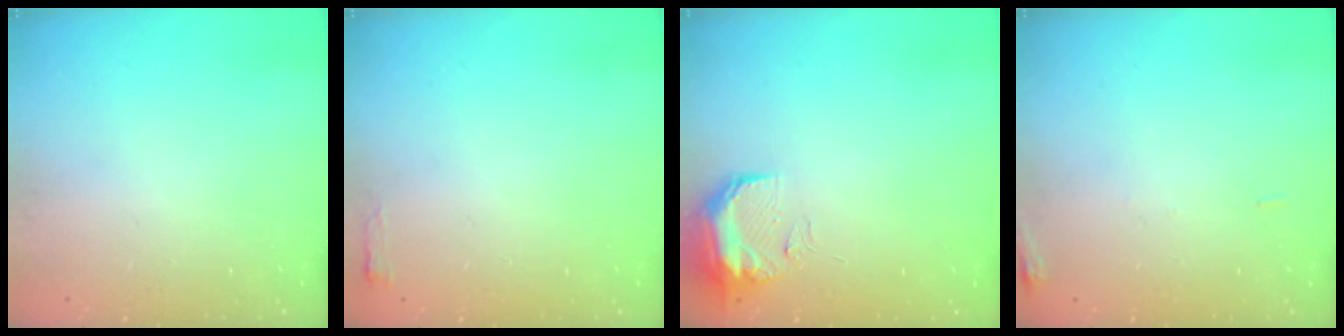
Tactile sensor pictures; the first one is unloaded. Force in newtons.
{"total": 3.7, "press": 3.5, "slide": 1.3}
{"total": 9.0, "press": 9.0, "slide": 0.9}
{"total": 5.4, "press": 5.3, "slide": 1.0}